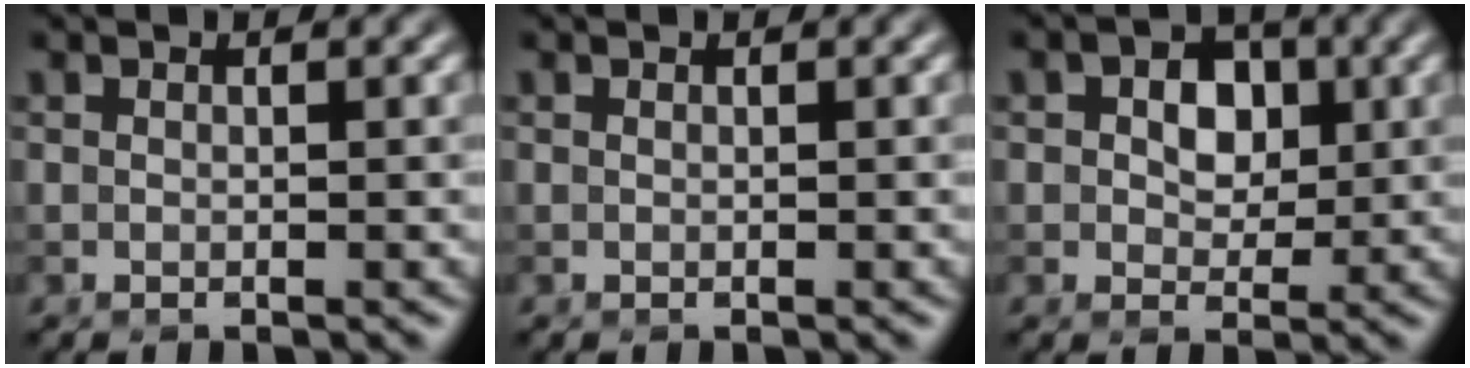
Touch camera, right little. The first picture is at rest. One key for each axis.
{"total": 0.0}
{"total": 4.1, "fx": 0.9, "fy": 2.9, "fz": 2.7, "tx": -0.029, "ty": 0.006, "tz": -0.004}